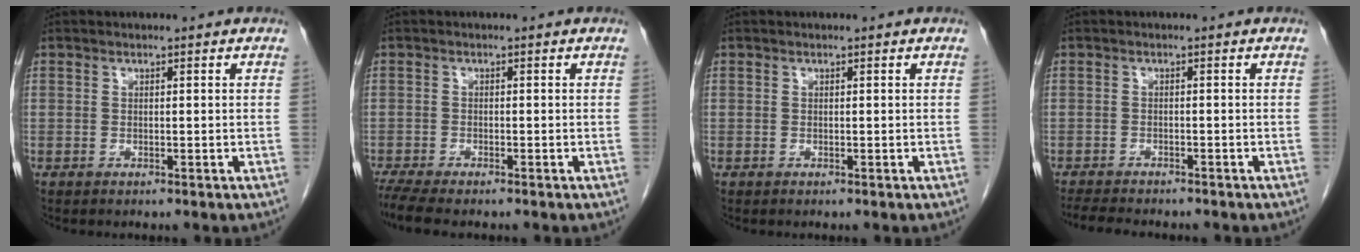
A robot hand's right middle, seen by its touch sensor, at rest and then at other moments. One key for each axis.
{"total": 4.9, "fx": -4.1, "fy": 0.6, "fz": 2.6, "tx": -0.051, "ty": -0.014, "tz": -0.070}
{"total": 0.0}
{"total": 7.0, "fx": -6.2, "fy": 1.4, "fz": 2.9, "tx": -0.046, "ty": -0.010, "tz": -0.092}